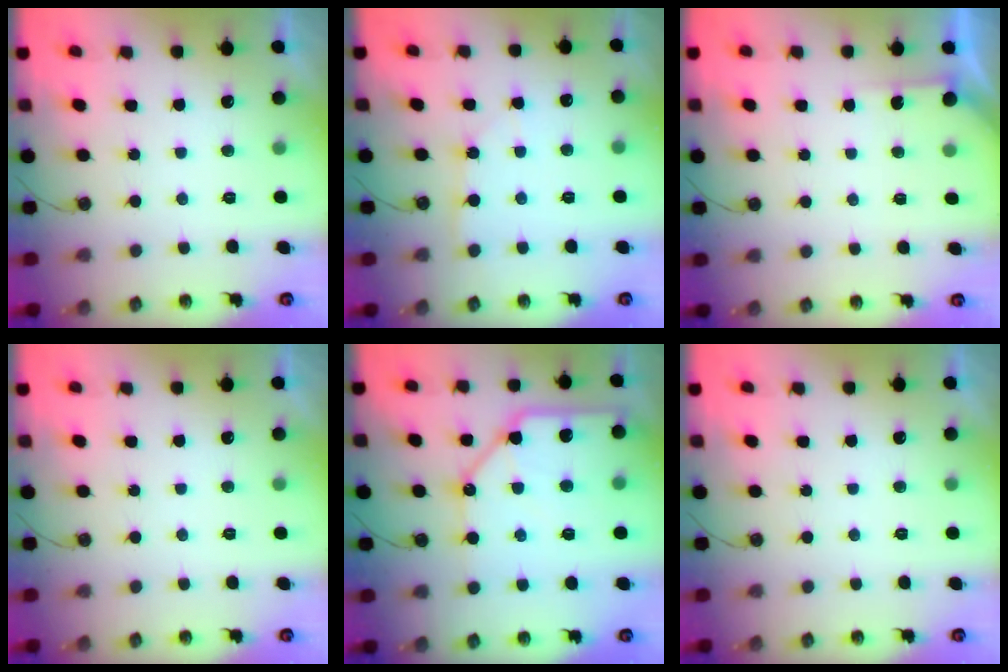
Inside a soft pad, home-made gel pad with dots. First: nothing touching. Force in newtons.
{"total": 3.4, "press": 3.3, "slide": 0.4}
{"total": 3.1, "press": 3.1, "slide": 0.2}
{"total": 0.0}
{"total": 14.4, "press": 14.3, "slide": 1.9}
{"total": 0.0}